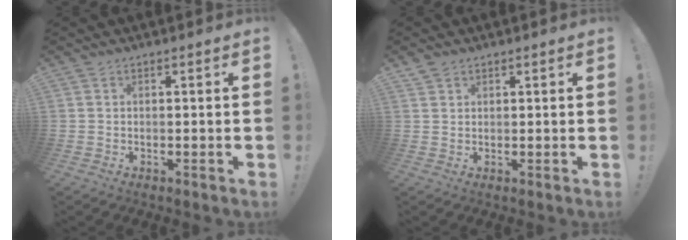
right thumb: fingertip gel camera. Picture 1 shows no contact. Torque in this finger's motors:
{"motor_torque": [-0.07, 0.00, 0.13, 0.02, 0.00]}